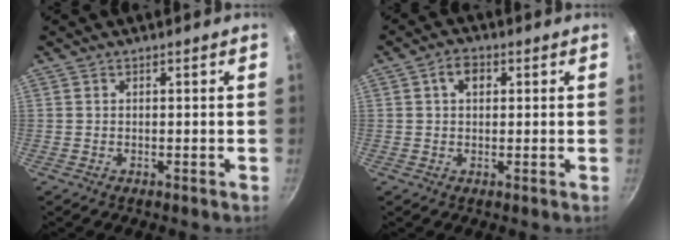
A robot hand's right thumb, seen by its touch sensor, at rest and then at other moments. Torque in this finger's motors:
{"motor_torque": [0.46, 0.93, 0.20, -0.07, 0.00]}